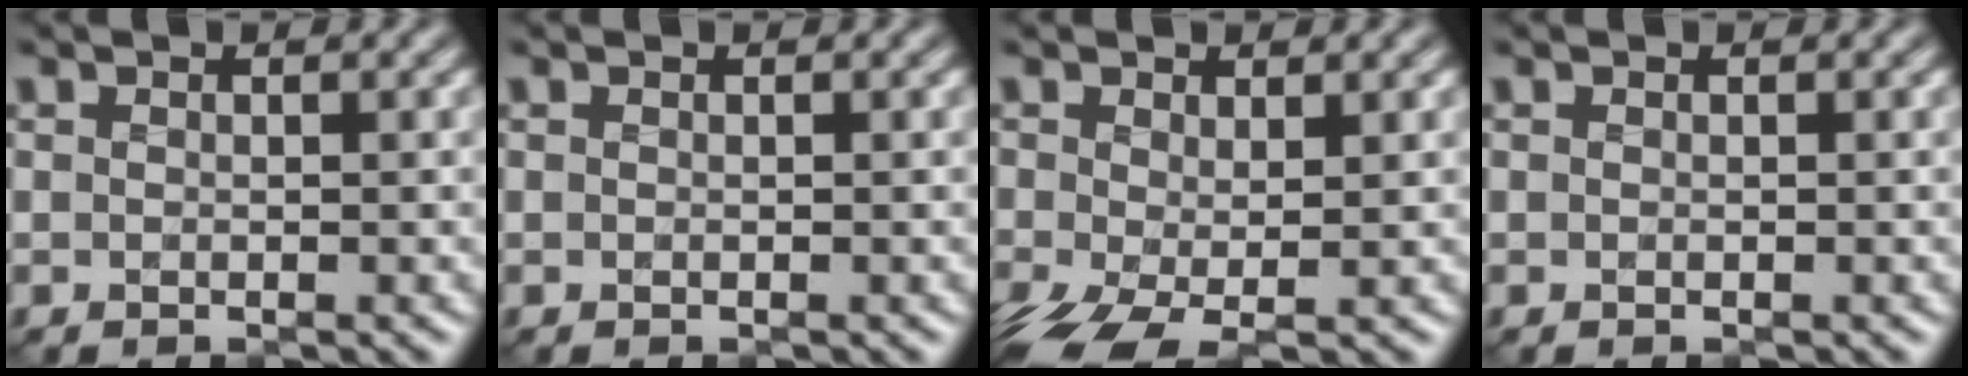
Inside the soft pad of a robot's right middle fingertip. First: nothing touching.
{"total": 0.0}
{"total": 4.1, "force": [-2.0, 1.4, 3.3], "torque": [-0.088, -0.020, -0.035]}
{"total": 0.0}